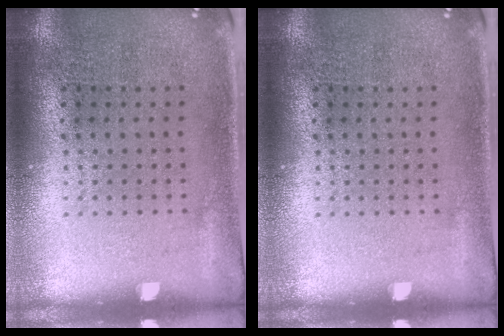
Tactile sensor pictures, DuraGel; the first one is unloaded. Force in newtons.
{"total": 0.0}